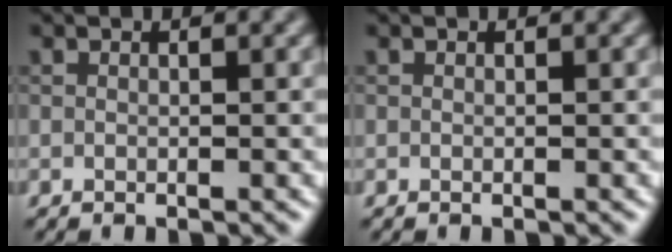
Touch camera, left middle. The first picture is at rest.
{"total": 0.0}